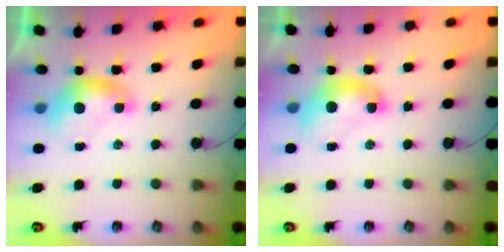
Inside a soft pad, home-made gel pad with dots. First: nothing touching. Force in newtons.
{"total": 2.2, "press": 2.2, "slide": 0.1}